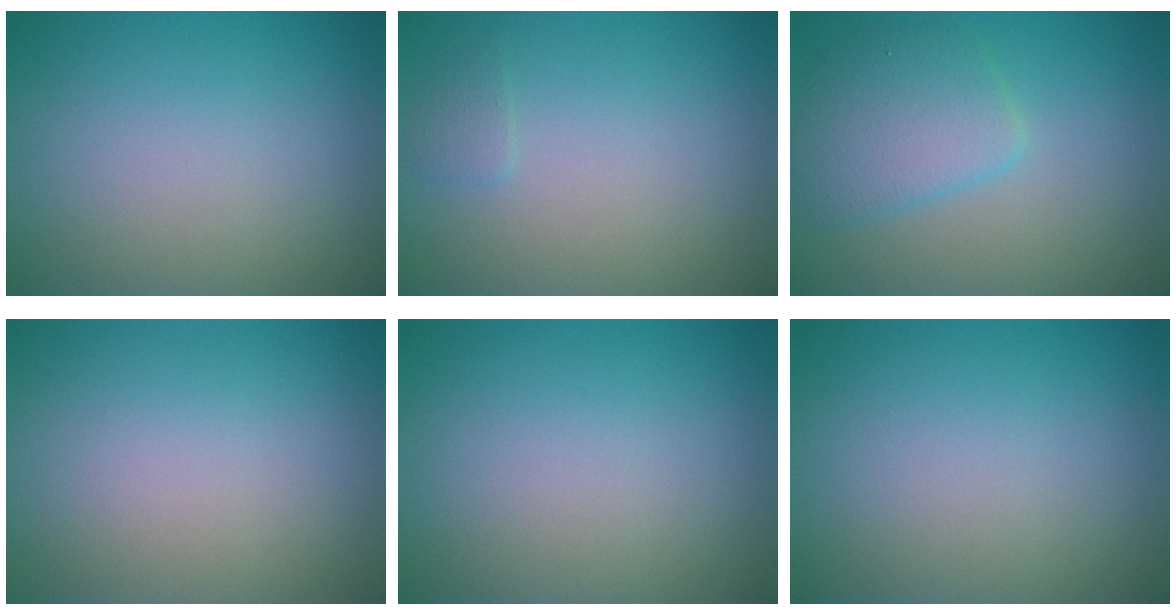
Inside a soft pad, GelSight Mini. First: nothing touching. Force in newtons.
{"total": 0.8, "press": 0.8, "slide": 0.0}
{"total": 3.9, "press": 3.9, "slide": 0.1}
{"total": 0.0}
{"total": 0.0}
{"total": 0.0}